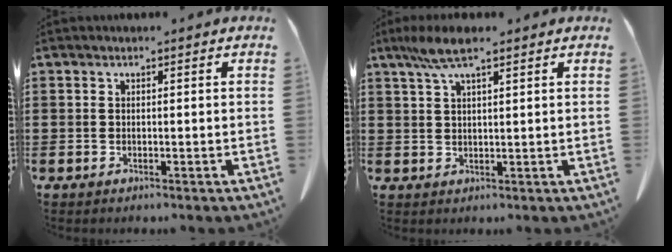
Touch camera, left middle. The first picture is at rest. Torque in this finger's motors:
{"motor_torque": [1.53, 0.61, 0.19, 0.09]}